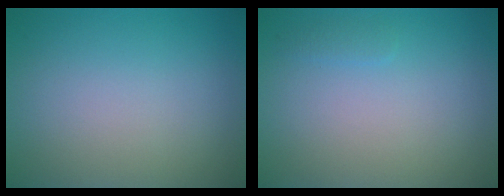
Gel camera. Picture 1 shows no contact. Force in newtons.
{"total": 0.6, "press": 0.6, "slide": 0.0}